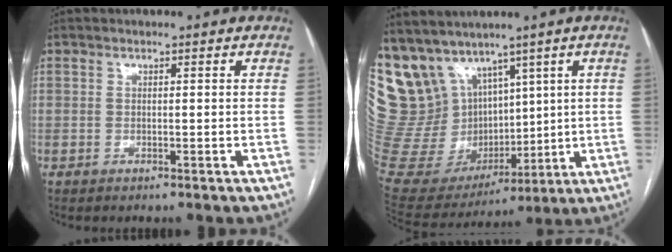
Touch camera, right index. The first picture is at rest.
{"total": 22.1, "force": [12.2, 15.3, 10.2], "torque": [-0.243, 0.058, 0.267]}